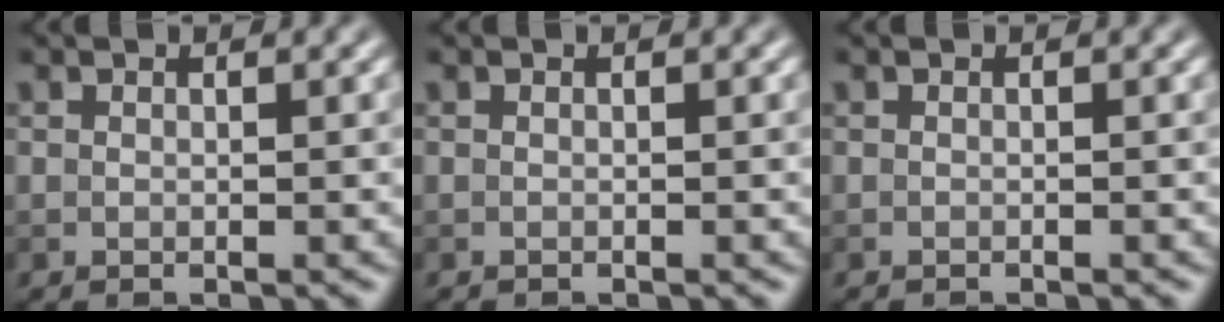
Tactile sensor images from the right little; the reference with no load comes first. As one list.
[{"total": 0.0}, {"total": 0.7, "force": [-0.7, 0.1, 0.1], "torque": [0.004, -0.003, -0.011]}]